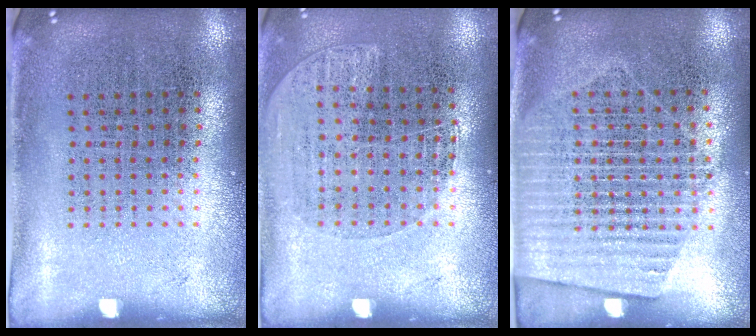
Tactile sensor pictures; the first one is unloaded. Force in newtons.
{"total": 1.1, "press": 0.9, "slide": 0.6}
{"total": 1.6, "press": 1.4, "slide": 0.8}